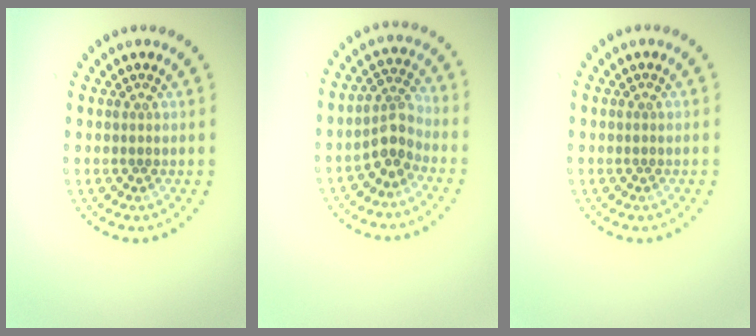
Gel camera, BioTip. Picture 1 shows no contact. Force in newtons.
{"total": 2.7, "press": 2.2, "slide": 1.6}
{"total": 0.0}